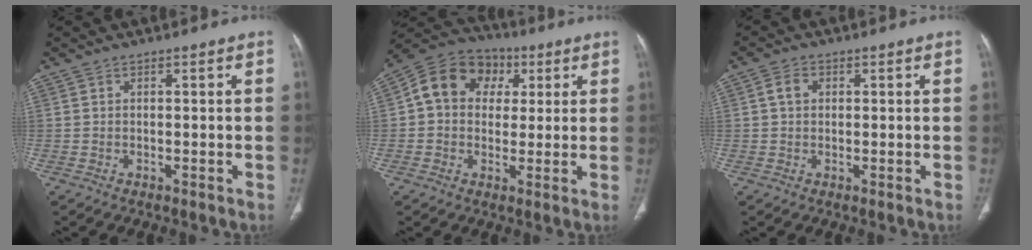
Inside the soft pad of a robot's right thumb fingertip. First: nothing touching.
{"total": 12.4, "force": [2.7, 10.2, 6.5], "torque": [-0.089, 0.019, 0.033]}
{"total": 2.4, "force": [0.5, 1.9, 1.4], "torque": [-0.026, 0.007, 0.009]}